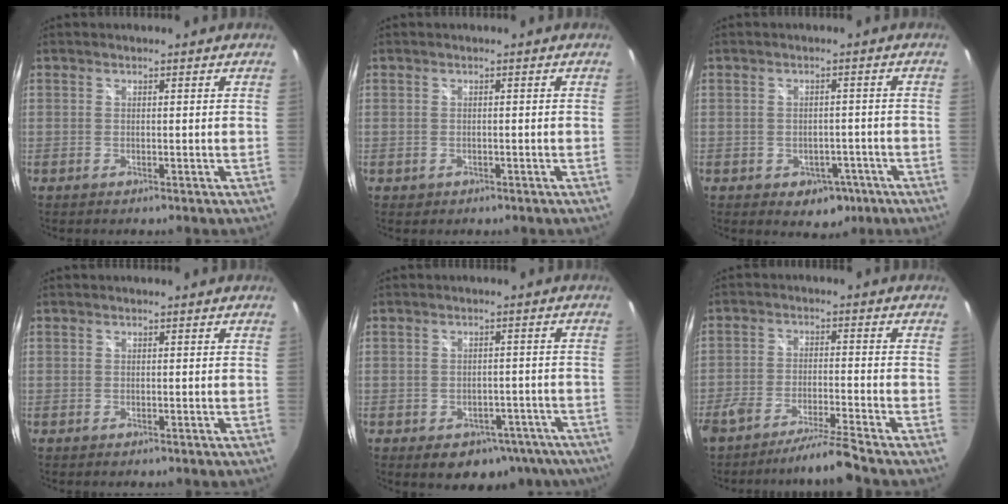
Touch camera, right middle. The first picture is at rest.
{"total": 1.5, "force": [-0.6, 1.2, 0.6], "torque": [-0.012, -0.001, -0.004]}
{"total": 5.8, "force": [-2.9, 4.4, 2.5], "torque": [-0.050, 0.006, -0.022]}
{"total": 0.6, "force": [-0.4, 0.3, 0.2], "torque": [-0.004, 0.000, -0.005]}
{"total": 13.2, "force": [-8.7, 8.3, 5.6], "torque": [-0.098, 0.016, -0.082]}
{"total": 7.5, "force": [-6.7, -0.9, 3.2], "torque": [-0.077, -0.005, -0.118]}